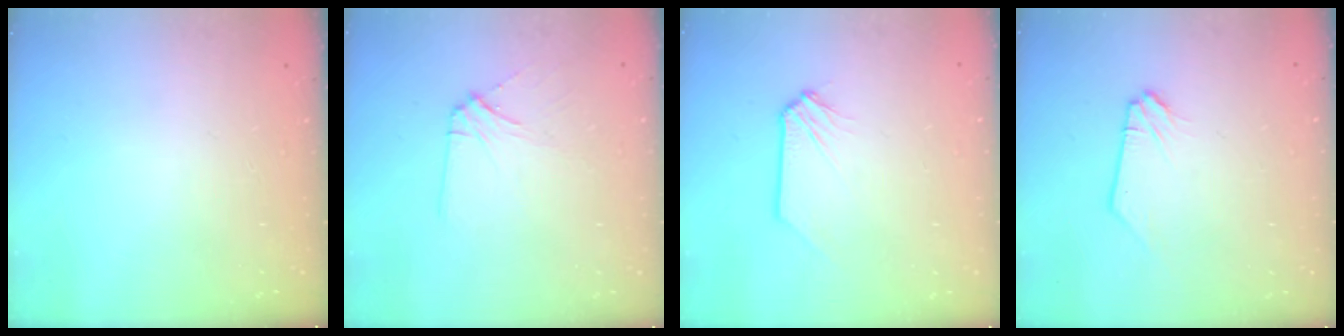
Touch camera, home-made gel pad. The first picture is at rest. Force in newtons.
{"total": 4.3, "press": 4.3, "slide": 0.6}
{"total": 0.6, "press": 0.6, "slide": 0.1}
{"total": 0.0}